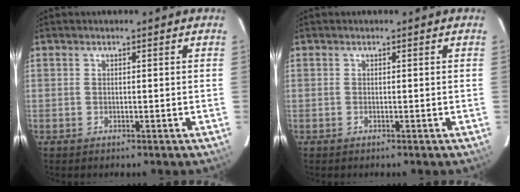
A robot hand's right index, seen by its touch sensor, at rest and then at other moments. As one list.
[{"total": 0.0}]